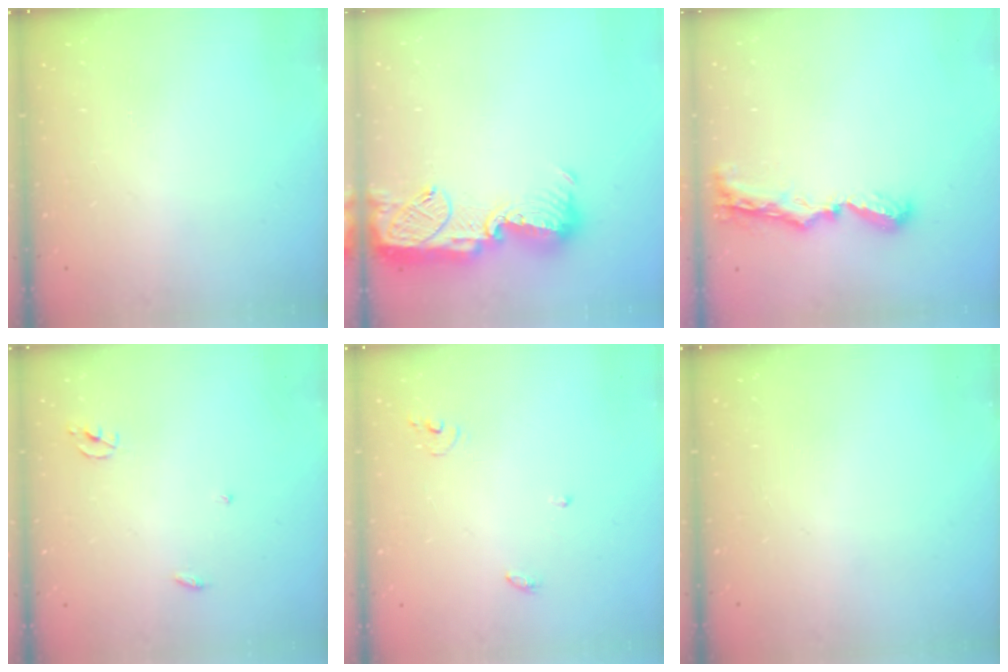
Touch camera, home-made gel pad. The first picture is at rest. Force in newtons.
{"total": 14.9, "press": 14.9, "slide": 1.0}
{"total": 8.7, "press": 8.7, "slide": 0.7}
{"total": 2.3, "press": 2.3, "slide": 0.1}
{"total": 3.8, "press": 3.8, "slide": 0.4}
{"total": 0.0}